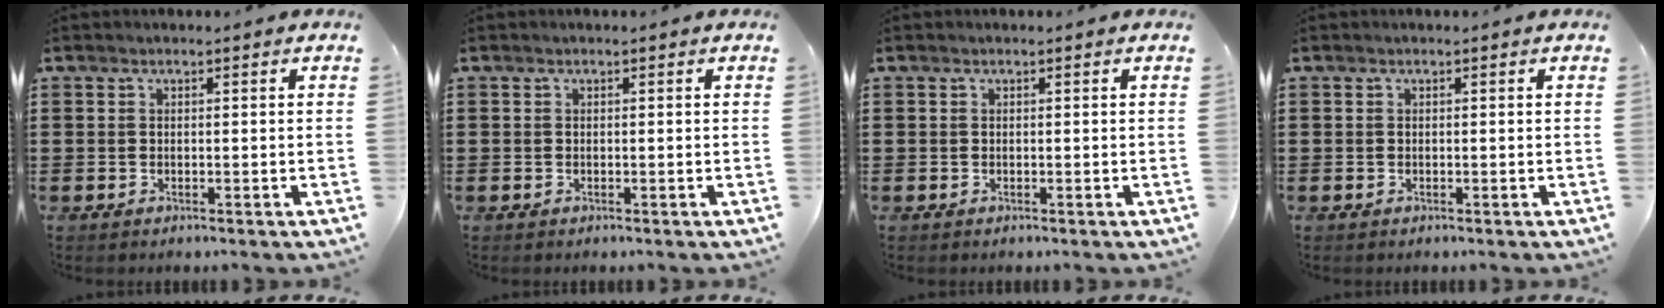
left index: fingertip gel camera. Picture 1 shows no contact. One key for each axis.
{"total": 0.0}
{"total": 0.0}
{"total": 0.0}